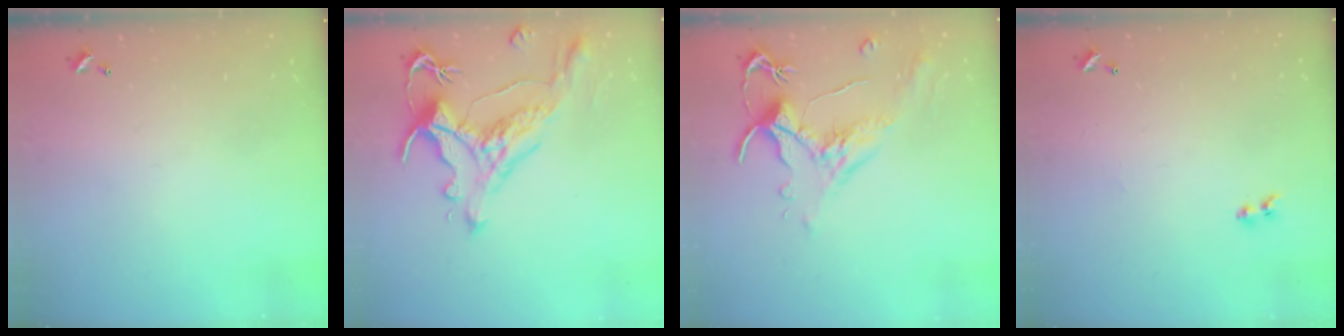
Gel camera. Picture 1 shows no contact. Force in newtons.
{"total": 1.7, "press": 1.2, "slide": 1.1}
{"total": 1.8, "press": 1.2, "slide": 1.3}
{"total": 1.3, "press": 1.1, "slide": 0.7}